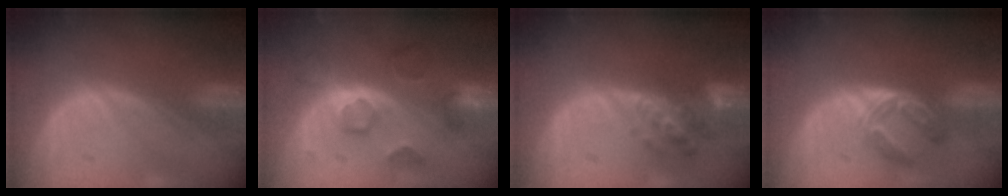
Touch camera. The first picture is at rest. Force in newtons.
{"total": 8.6, "press": 7.7, "slide": 3.7}
{"total": 5.9, "press": 5.6, "slide": 1.8}
{"total": 6.0, "press": 4.9, "slide": 3.4}